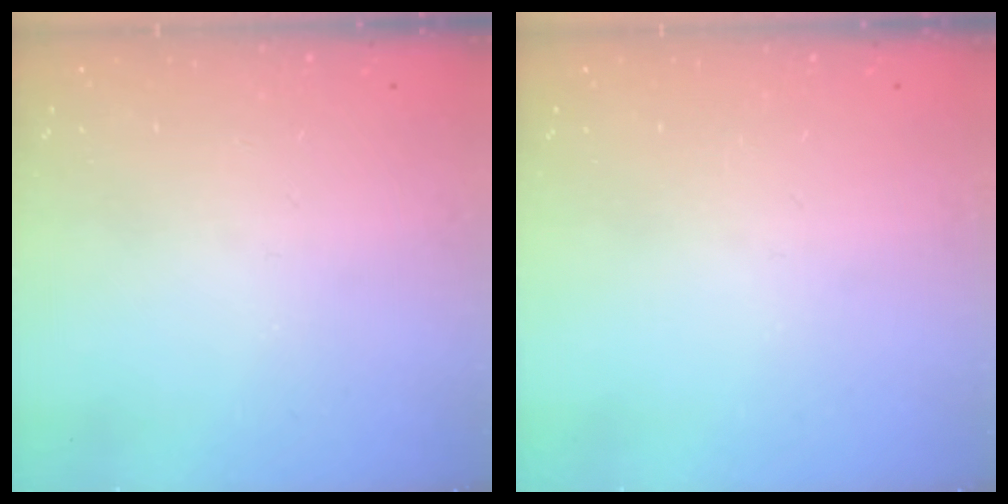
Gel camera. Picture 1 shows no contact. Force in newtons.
{"total": 0.0}